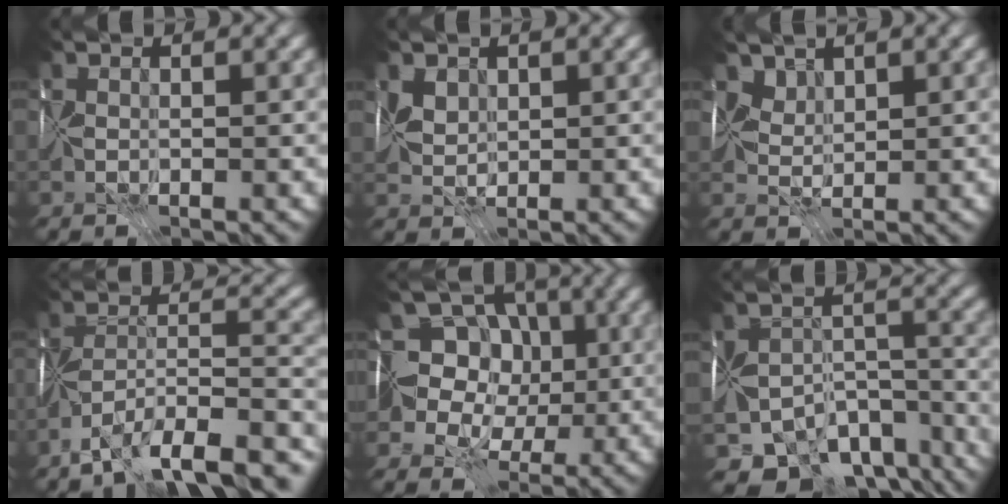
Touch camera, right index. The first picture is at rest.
{"total": 2.1, "force": [1.1, 1.5, 1.0], "torque": [-0.026, 0.005, 0.017]}
{"total": 2.5, "force": [2.0, 1.2, 0.7], "torque": [-0.025, -0.001, 0.047]}
{"total": 13.2, "force": [-10.8, 4.0, 6.5], "torque": [-0.112, 0.010, -0.158]}
{"total": 9.4, "force": [0.3, 8.5, 3.9], "torque": [-0.073, 0.034, -0.044]}
{"total": 10.8, "force": [-8.3, 5.9, 3.5], "torque": [-0.046, -0.014, -0.111]}